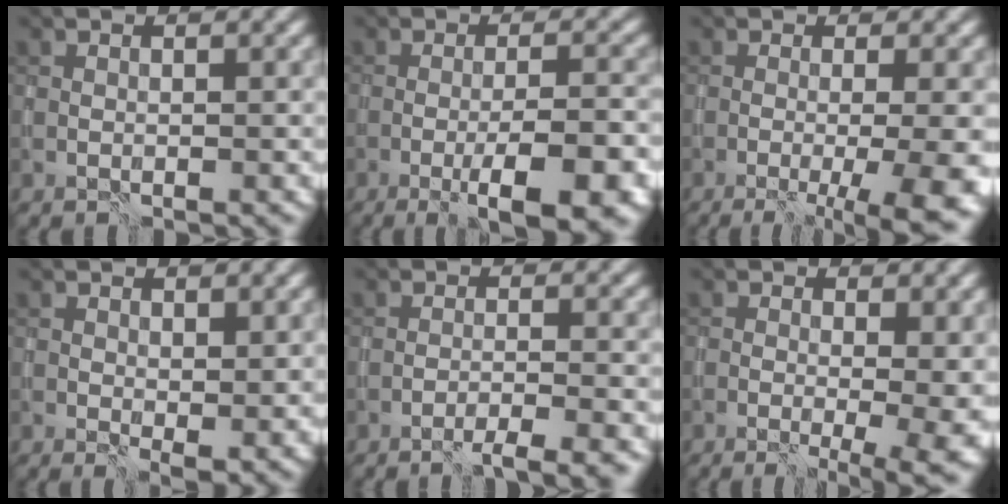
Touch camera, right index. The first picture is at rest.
{"total": 6.6, "force": [-2.8, 1.4, 5.8], "torque": [-0.078, -0.005, -0.041]}
{"total": 9.0, "force": [-2.3, 2.7, 8.2], "torque": [-0.064, -0.009, -0.025]}
{"total": 2.8, "force": [0.9, 1.3, 2.3], "torque": [-0.035, -0.012, 0.018]}
{"total": 3.1, "force": [-2.5, 0.2, 1.8], "torque": [-0.014, 0.004, -0.052]}
{"total": 8.3, "force": [-0.8, 3.4, 7.5], "torque": [-0.072, -0.008, -0.003]}